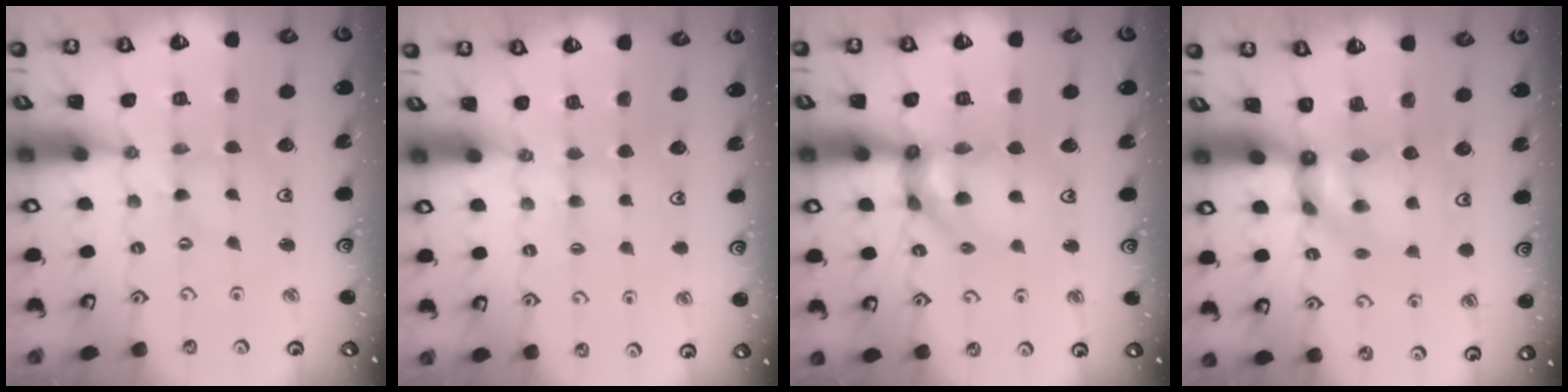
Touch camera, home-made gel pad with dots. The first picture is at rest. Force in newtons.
{"total": 4.2, "press": 4.1, "slide": 0.7}
{"total": 13.4, "press": 13.3, "slide": 1.6}
{"total": 7.1, "press": 7.1, "slide": 0.4}